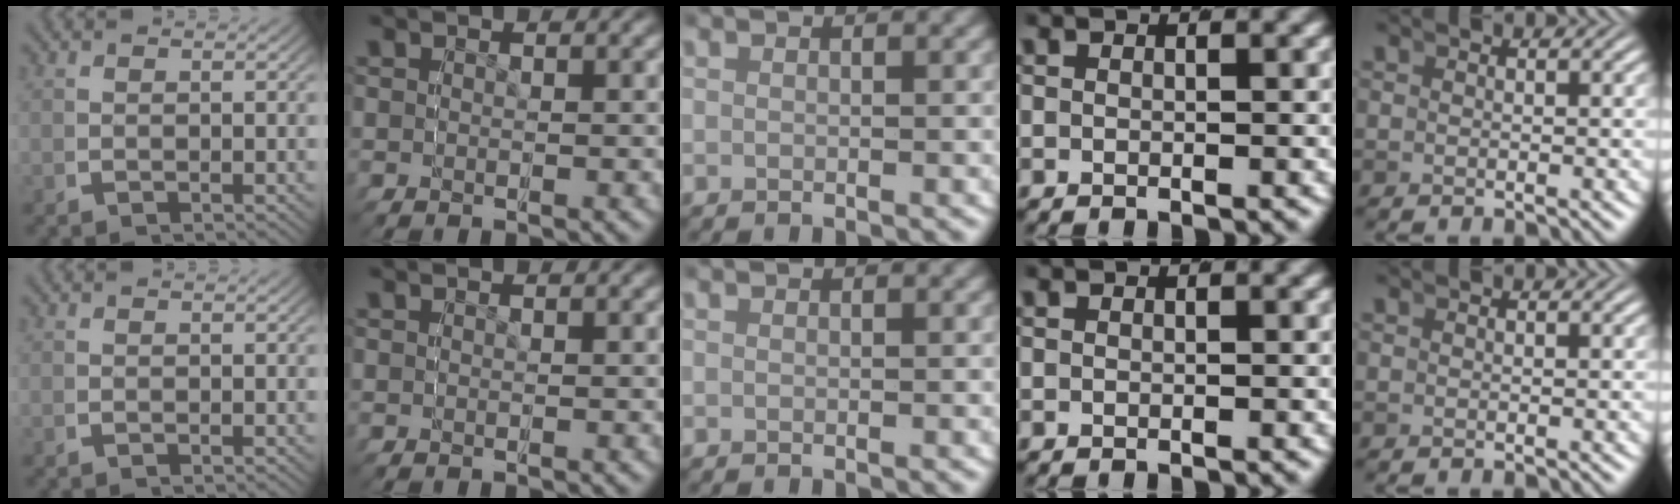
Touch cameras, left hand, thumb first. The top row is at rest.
{}